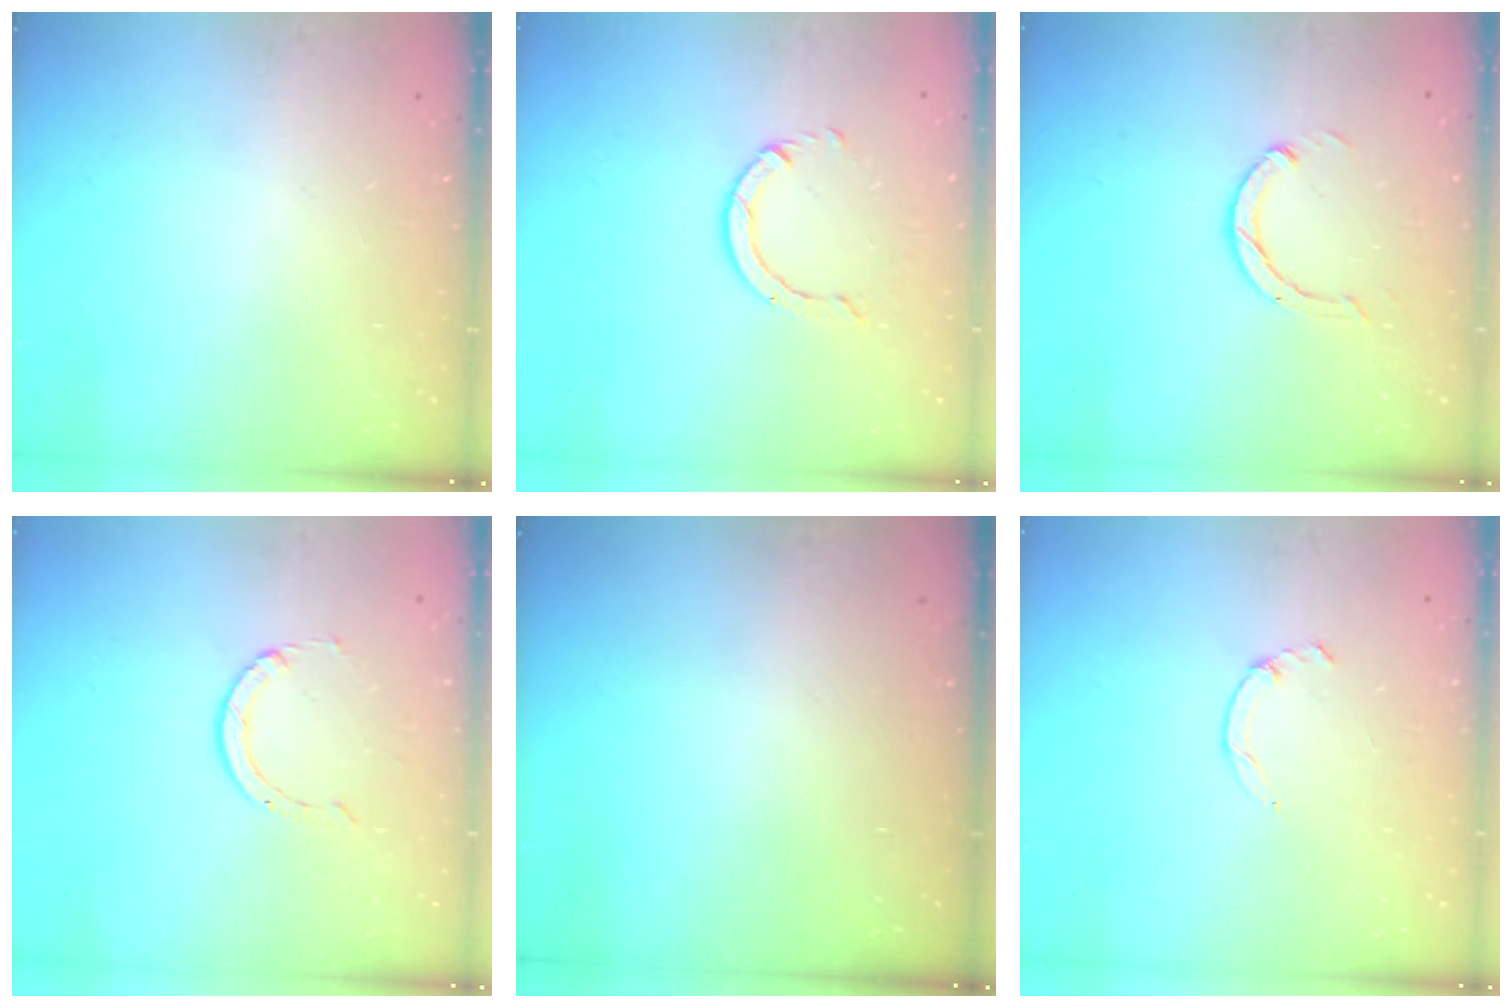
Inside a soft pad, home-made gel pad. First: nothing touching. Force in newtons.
{"total": 5.5, "press": 5.5, "slide": 0.5}
{"total": 3.0, "press": 3.0, "slide": 0.3}
{"total": 2.0, "press": 2.0, "slide": 0.2}
{"total": 0.0}
{"total": 1.3, "press": 1.2, "slide": 0.4}